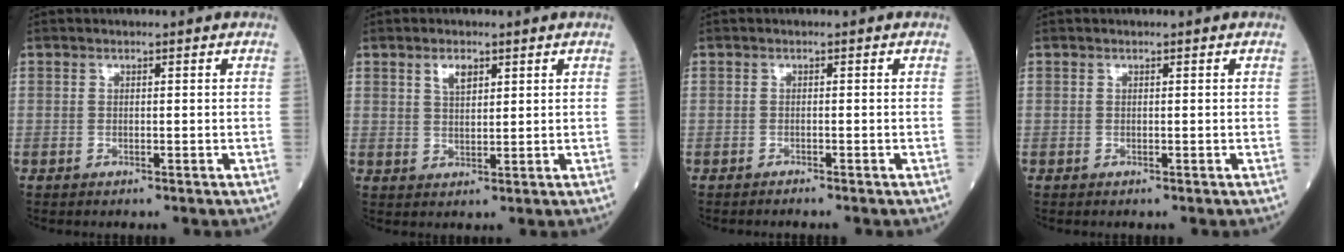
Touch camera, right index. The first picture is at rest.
{"total": 3.0, "force": [1.7, 1.4, 2.1], "torque": [-0.039, 0.003, 0.033]}
{"total": 1.3, "force": [-1.2, -0.2, 0.5], "torque": [-0.009, 0.002, -0.017]}
{"total": 0.0}